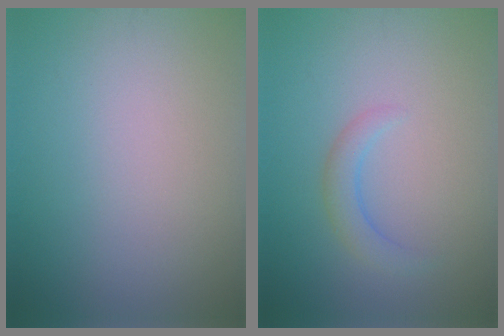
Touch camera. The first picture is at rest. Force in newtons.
{"total": 1.9, "press": 1.9, "slide": 0.3}